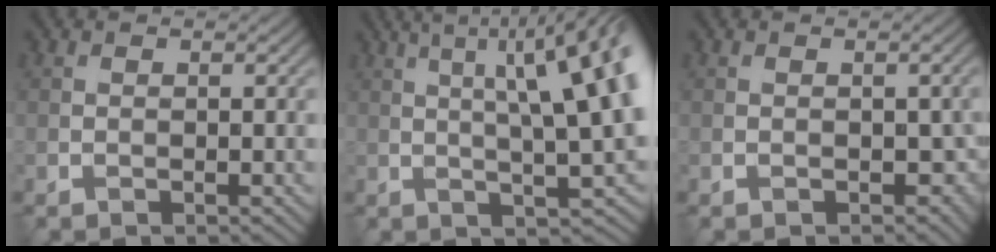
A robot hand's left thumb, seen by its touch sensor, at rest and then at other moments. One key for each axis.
{"total": 14.1, "fx": 3.4, "fy": 3.9, "fz": 13.1, "tx": -0.144, "ty": 0.039, "tz": 0.056}
{"total": 1.9, "fx": -0.8, "fy": 1.1, "fz": 1.4, "tx": -0.019, "ty": -0.005, "tz": -0.003}